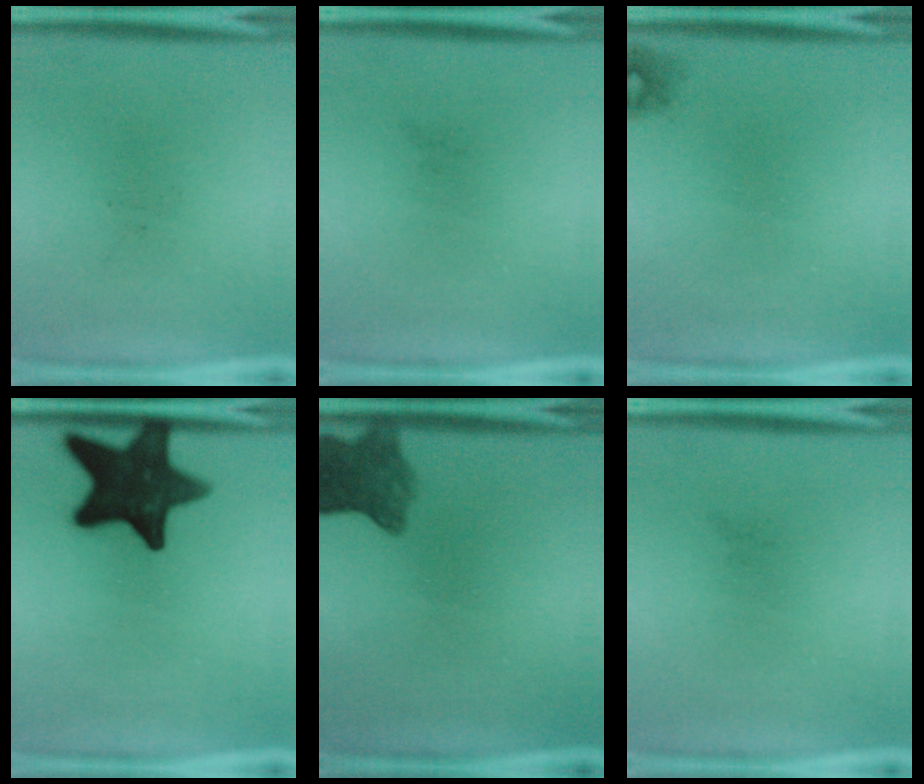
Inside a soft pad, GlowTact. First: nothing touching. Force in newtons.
{"total": 0.0}
{"total": 1.1}
{"total": 16.2}
{"total": 7.0}
{"total": 0.0}